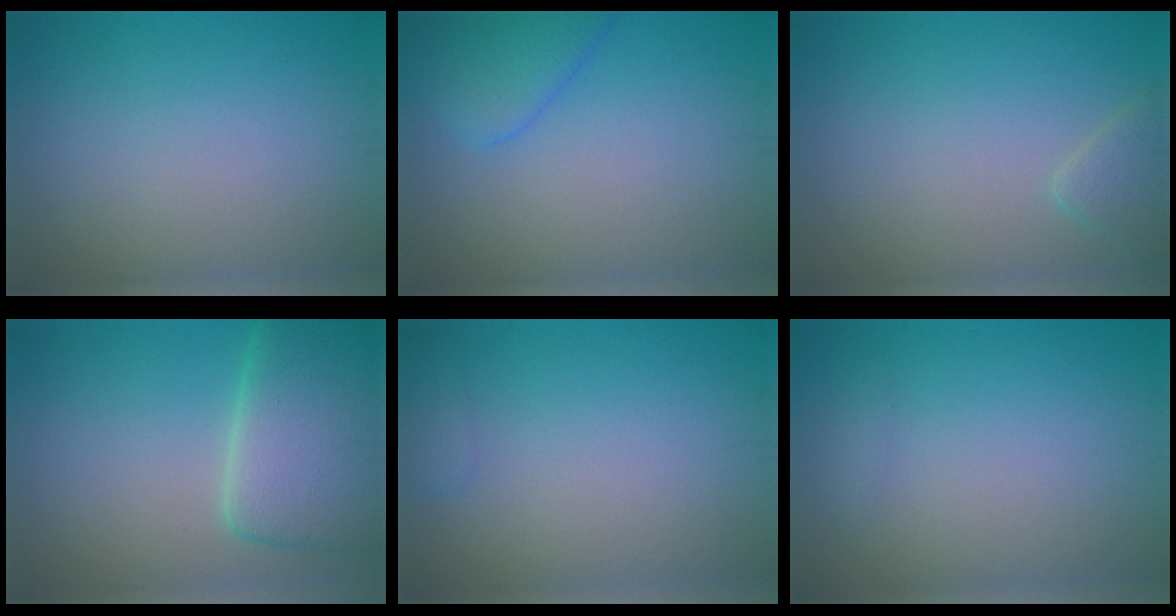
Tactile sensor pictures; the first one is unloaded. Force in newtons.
{"total": 3.5, "press": 3.5, "slide": 0.2}
{"total": 1.9, "press": 1.9, "slide": 0.1}
{"total": 9.2, "press": 9.2, "slide": 0.8}
{"total": 1.1, "press": 1.1, "slide": 0.1}
{"total": 0.5, "press": 0.5, "slide": 0.1}